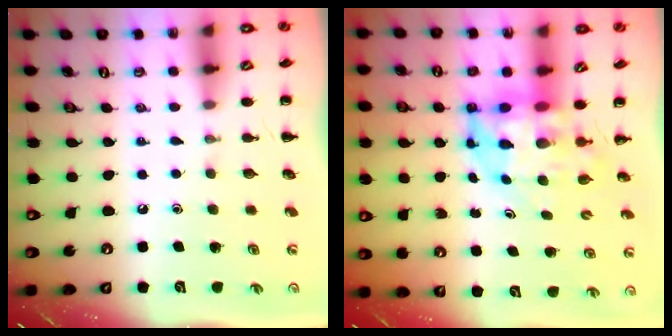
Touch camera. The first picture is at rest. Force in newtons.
{"total": 6.3, "press": 6.0, "slide": 1.8}